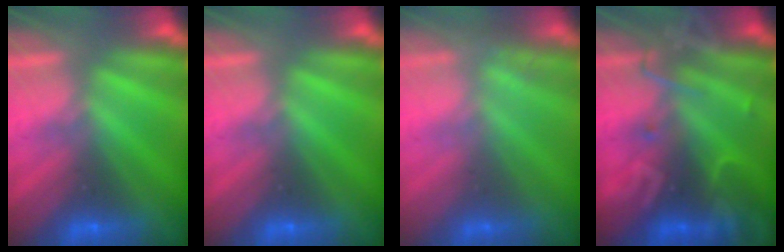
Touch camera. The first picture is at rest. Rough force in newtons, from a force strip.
{"total": 0.0}
{"total": 2.6}
{"total": 2.7}